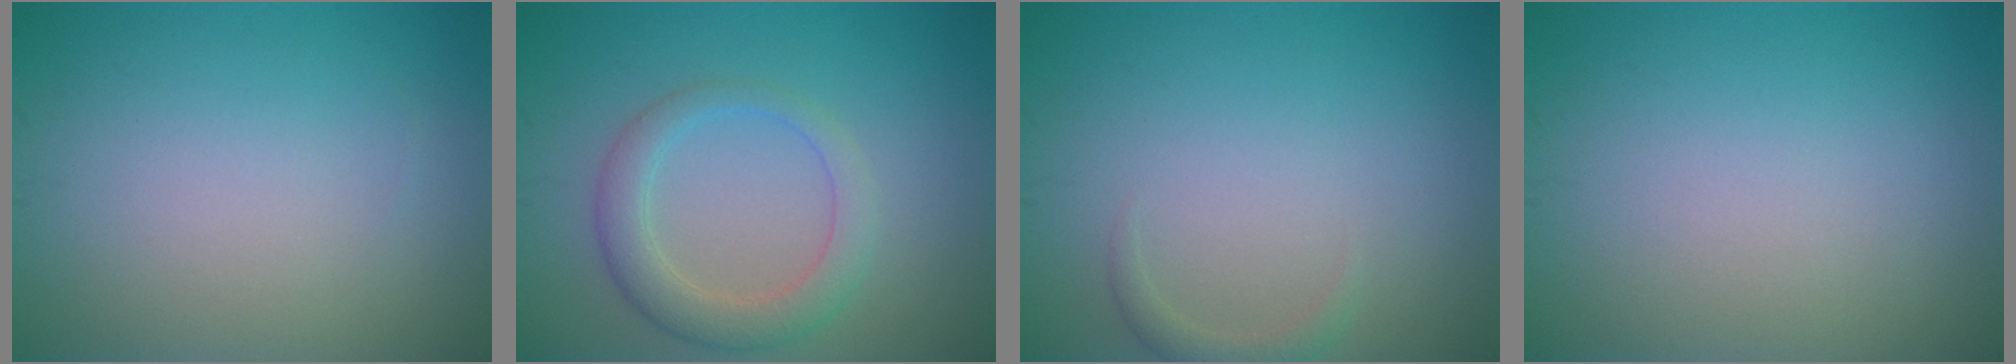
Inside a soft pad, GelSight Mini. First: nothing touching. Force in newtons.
{"total": 3.5, "press": 3.5, "slide": 0.3}
{"total": 1.2, "press": 1.2, "slide": 0.2}
{"total": 0.0}